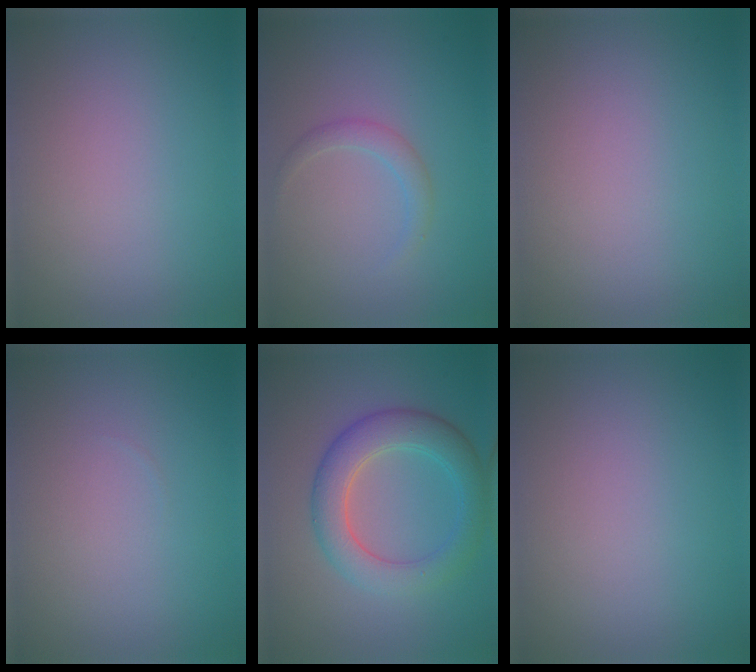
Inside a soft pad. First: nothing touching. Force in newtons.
{"total": 1.4, "press": 1.4, "slide": 0.0}
{"total": 0.0}
{"total": 0.0}
{"total": 5.2, "press": 5.2, "slide": 0.1}
{"total": 0.0}